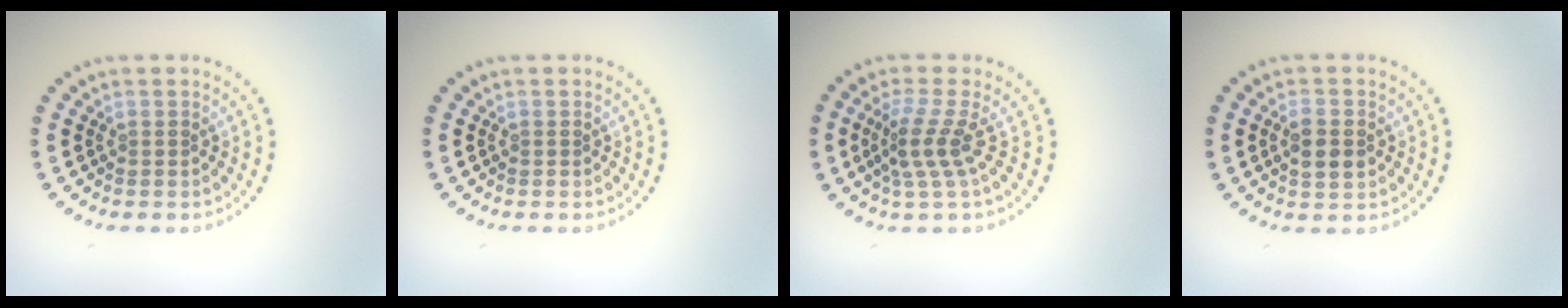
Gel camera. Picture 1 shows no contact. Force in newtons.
{"total": 0.0}
{"total": 3.0, "press": 2.0, "slide": 2.2}
{"total": 2.3, "press": 2.3, "slide": 0.3}